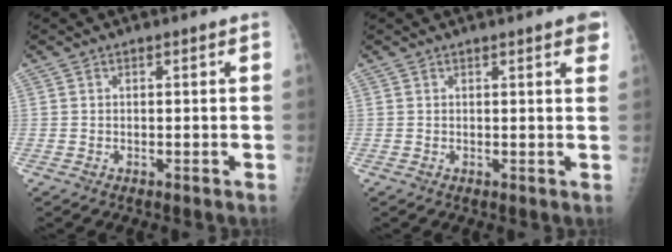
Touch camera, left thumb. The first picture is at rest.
{"total": 3.2, "force": [1.9, 0.6, 2.5], "torque": [-0.024, -0.002, 0.018]}